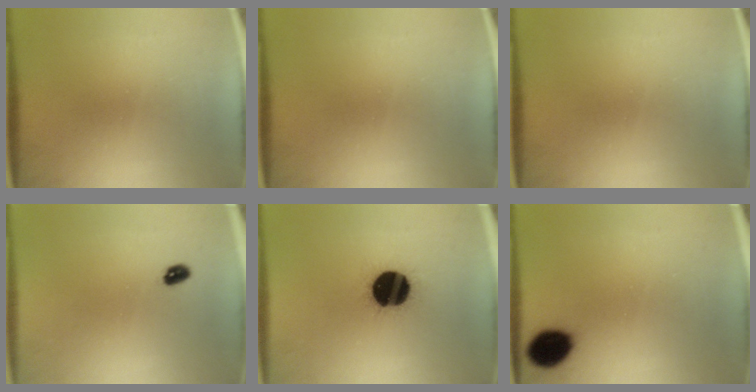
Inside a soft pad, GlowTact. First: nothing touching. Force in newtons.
{"total": 0.0}
{"total": 0.0}
{"total": 1.9}
{"total": 19.7}
{"total": 8.4}